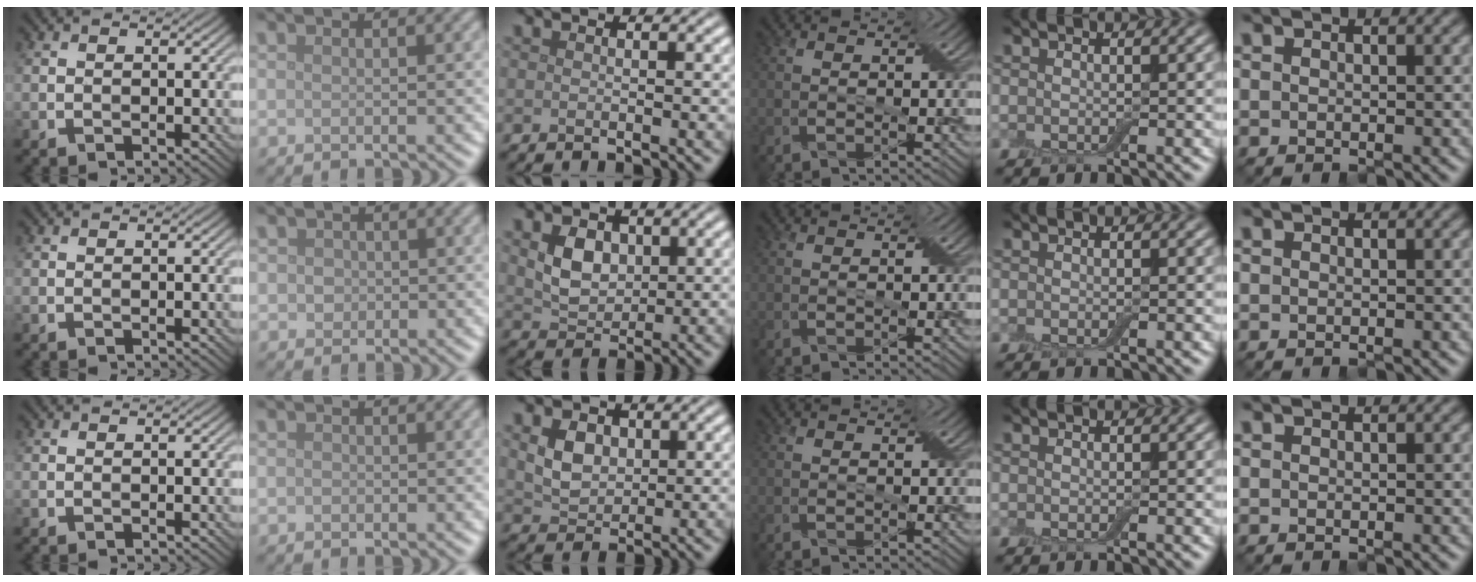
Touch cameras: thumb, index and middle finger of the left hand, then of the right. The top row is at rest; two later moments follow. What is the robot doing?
{"motion": "press", "object": "electronic device side button"}